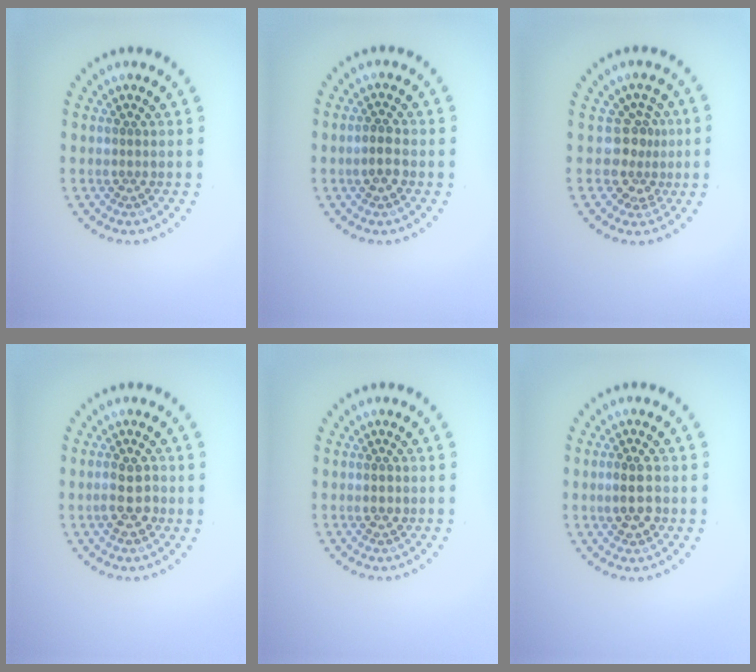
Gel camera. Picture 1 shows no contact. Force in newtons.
{"total": 1.9, "press": 1.8, "slide": 0.3}
{"total": 2.8, "press": 2.0, "slide": 1.9}
{"total": 2.8, "press": 2.8, "slide": 0.4}
{"total": 1.3, "press": 1.3, "slide": 0.0}
{"total": 2.9, "press": 2.9, "slide": 0.2}